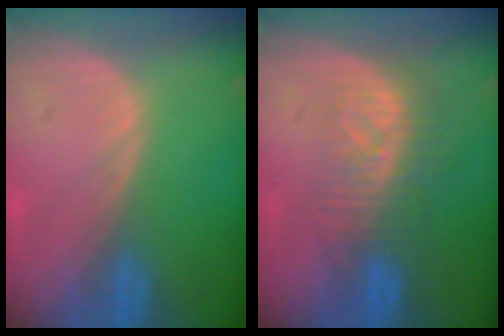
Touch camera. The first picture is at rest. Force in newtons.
{"total": 8.2, "press": 7.3, "slide": 3.8}